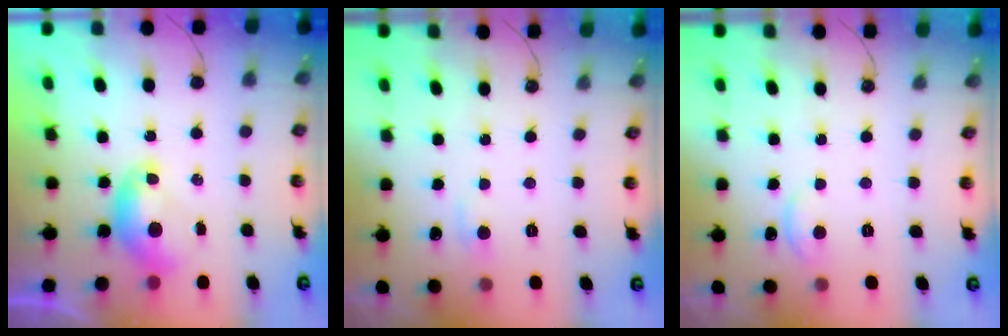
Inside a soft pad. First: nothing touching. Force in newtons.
{"total": 1.2, "press": 0.9, "slide": 0.7}
{"total": 2.4, "press": 2.4, "slide": 0.3}